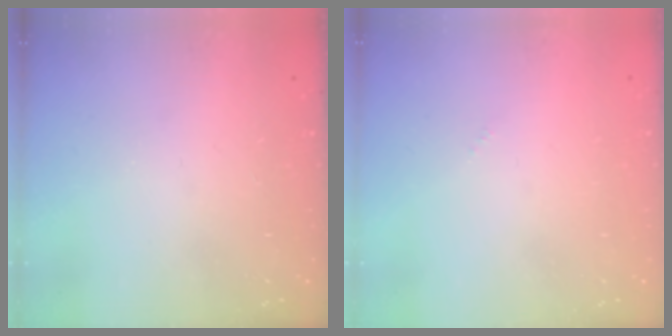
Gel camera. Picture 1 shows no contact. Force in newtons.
{"total": 0.0}